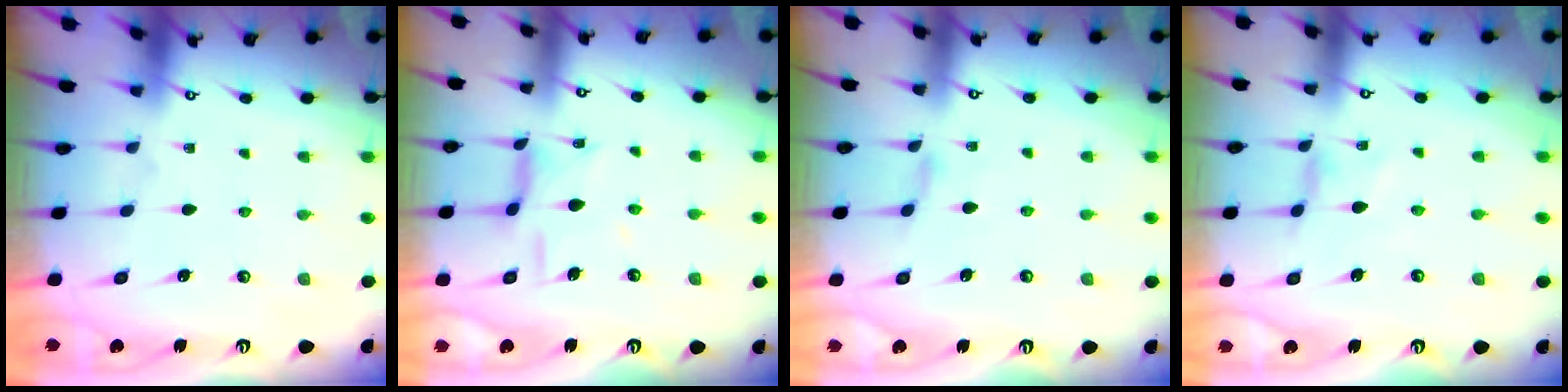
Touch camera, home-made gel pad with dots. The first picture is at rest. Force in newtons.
{"total": 8.9, "press": 8.9, "slide": 0.6}
{"total": 1.6, "press": 1.6, "slide": 0.3}
{"total": 1.0, "press": 1.0, "slide": 0.3}